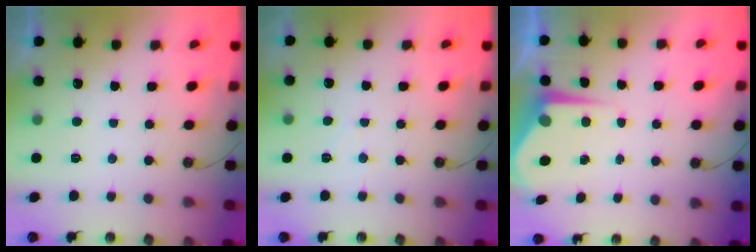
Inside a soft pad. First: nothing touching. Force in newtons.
{"total": 4.4, "press": 4.4, "slide": 0.6}
{"total": 5.6, "press": 5.6, "slide": 0.2}